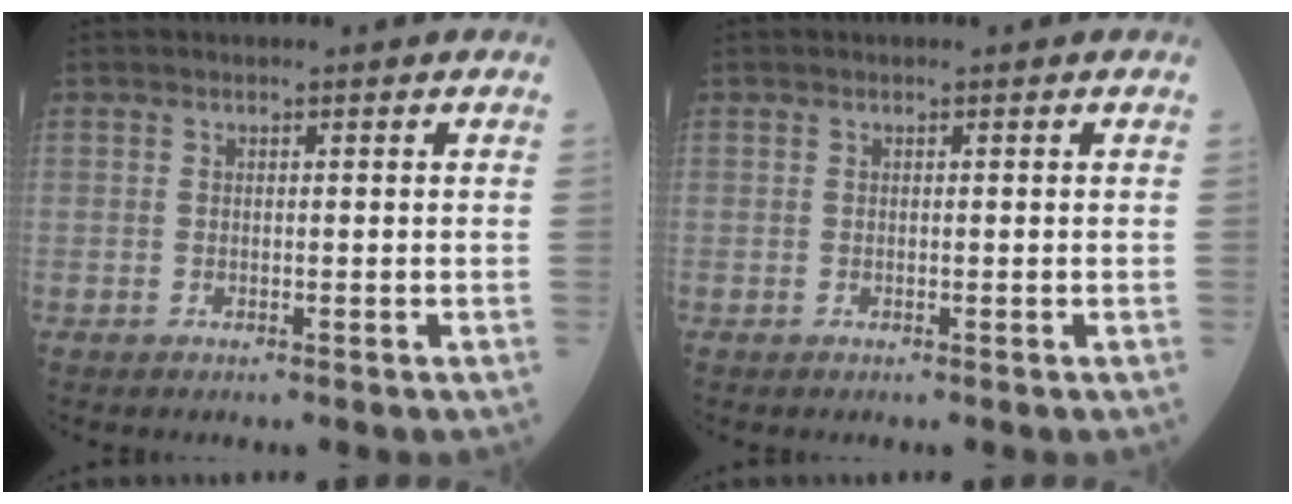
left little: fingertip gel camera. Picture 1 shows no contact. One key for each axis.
{"total": 0.0}